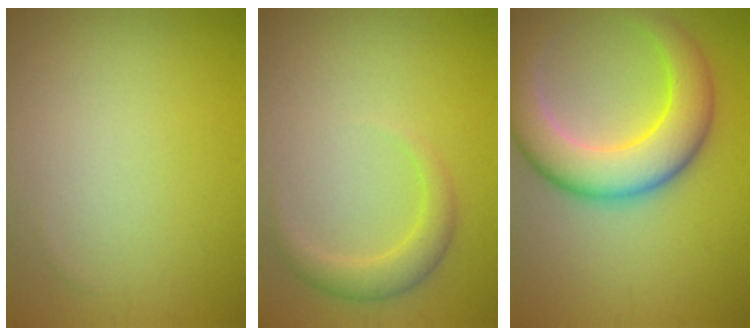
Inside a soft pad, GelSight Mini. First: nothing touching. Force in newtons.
{"total": 2.4, "press": 2.4, "slide": 0.1}
{"total": 7.7, "press": 7.7, "slide": 0.3}